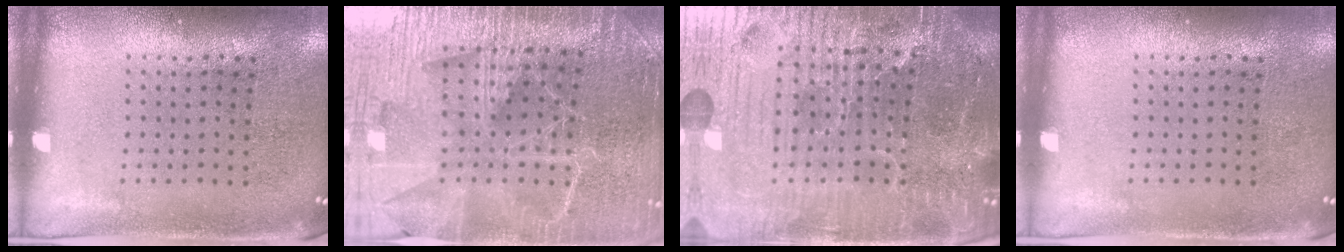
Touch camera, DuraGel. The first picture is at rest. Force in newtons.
{"total": 4.9, "press": 4.5, "slide": 1.8}
{"total": 7.4, "press": 6.6, "slide": 3.3}
{"total": 0.0}